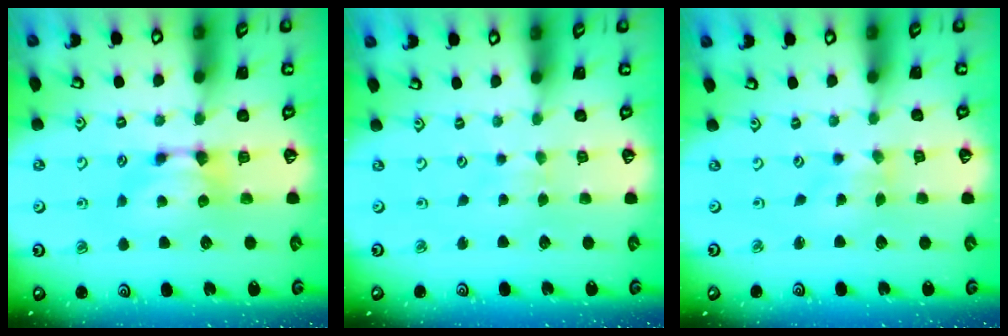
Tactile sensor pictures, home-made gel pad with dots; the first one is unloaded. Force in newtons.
{"total": 3.3, "press": 3.3, "slide": 0.1}
{"total": 3.5, "press": 3.3, "slide": 0.9}